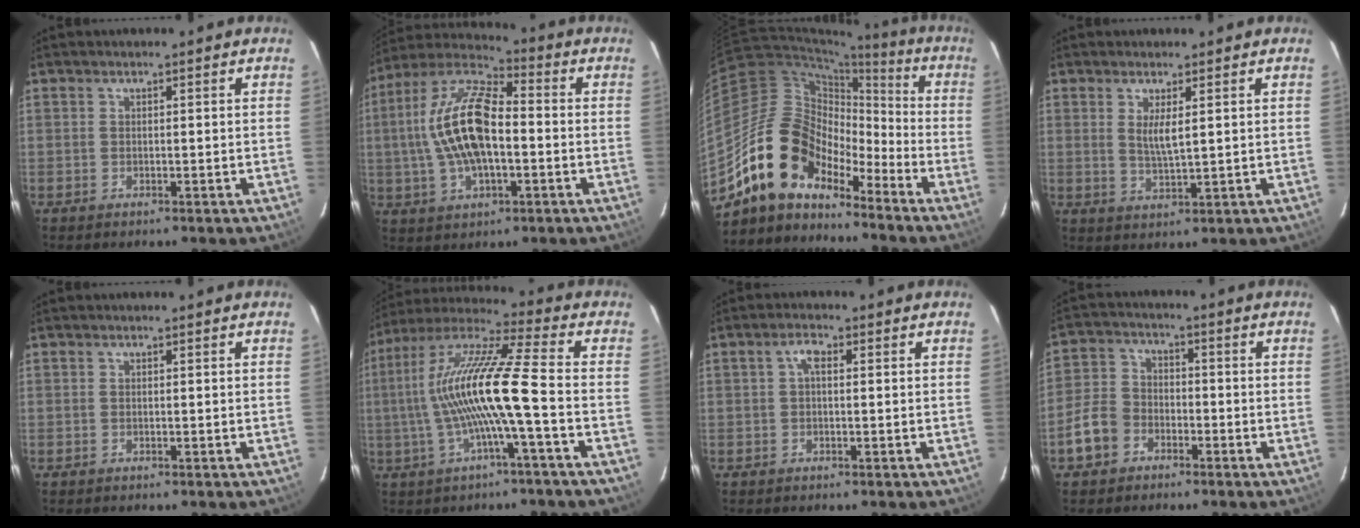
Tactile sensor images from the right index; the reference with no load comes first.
{"total": 16.9, "force": [-0.8, 7.7, 15.0], "torque": [-0.300, 0.013, -0.018]}
{"total": 15.5, "force": [-12.0, 7.5, 6.3], "torque": [-0.121, 0.018, -0.224]}
{"total": 4.0, "force": [1.2, 0.7, 3.7], "torque": [-0.070, -0.008, 0.022]}
{"total": 0.0}
{"total": 15.6, "force": [-2.4, 0.2, 15.4], "torque": [-0.286, 0.004, -0.044]}
{"total": 2.1, "force": [0.3, 1.0, 1.8], "torque": [-0.039, 0.010, 0.005]}
{"total": 7.7, "force": [-4.0, 5.9, 2.9], "torque": [-0.074, 0.022, -0.075]}